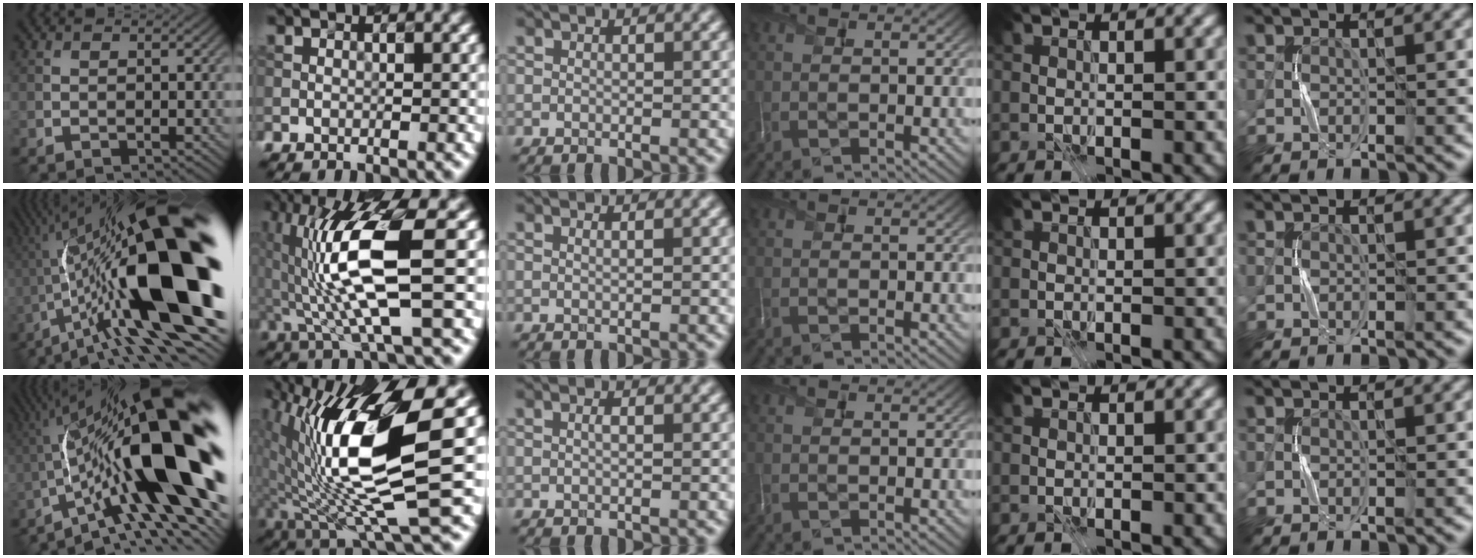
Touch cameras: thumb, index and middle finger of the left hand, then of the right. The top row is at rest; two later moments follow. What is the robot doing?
{"motion": "press", "object": "grip strengthener"}